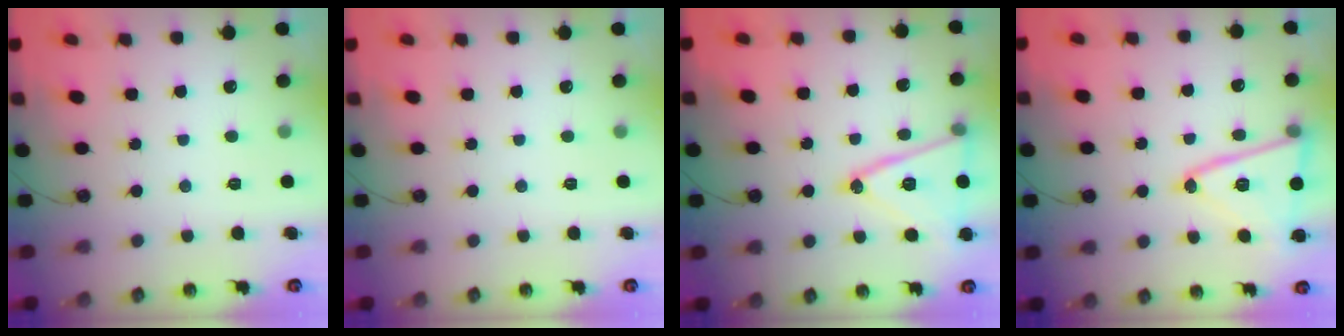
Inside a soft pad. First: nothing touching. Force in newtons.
{"total": 0.0}
{"total": 17.0, "press": 16.7, "slide": 3.4}
{"total": 16.5, "press": 16.5, "slide": 1.4}